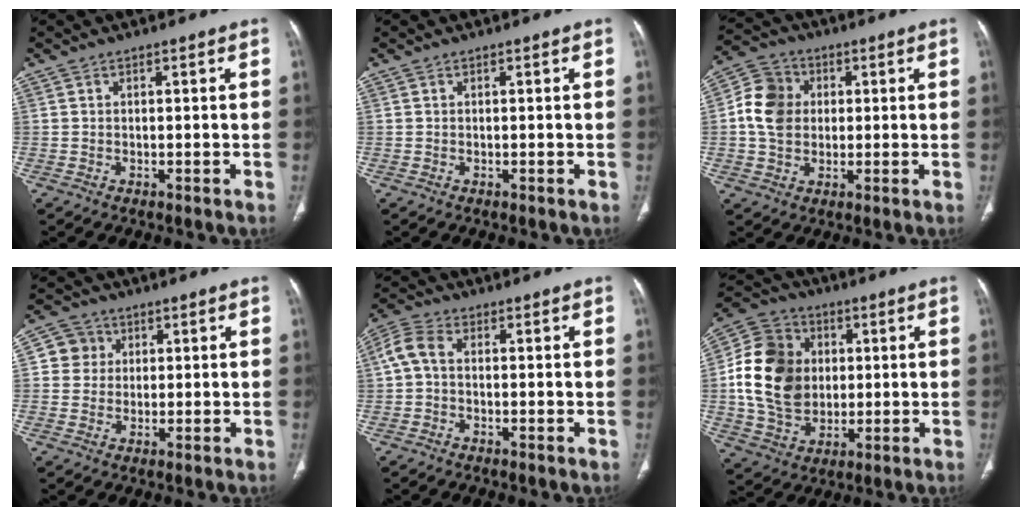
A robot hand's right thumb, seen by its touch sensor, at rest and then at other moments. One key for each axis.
{"total": 0.0}
{"total": 9.3, "fx": 0.7, "fy": 7.7, "fz": 5.2, "tx": -0.087, "ty": 0.015, "tz": 0.005}
{"total": 5.0, "fx": 1.2, "fy": 4.7, "fz": 0.9, "tx": 0.012, "ty": 0.004, "tz": 0.017}
{"total": 4.7, "fx": -0.1, "fy": 2.8, "fz": 3.7, "tx": -0.083, "ty": 0.012, "tz": -0.013}
{"total": 17.3, "fx": 1.4, "fy": 13.7, "fz": 10.4, "tx": -0.181, "ty": 0.009, "tz": 0.029}